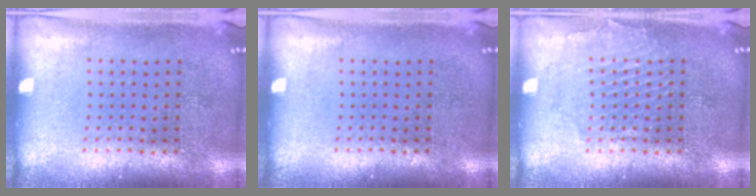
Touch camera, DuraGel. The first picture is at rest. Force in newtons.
{"total": 0.0}
{"total": 1.4, "press": 1.4, "slide": 0.0}